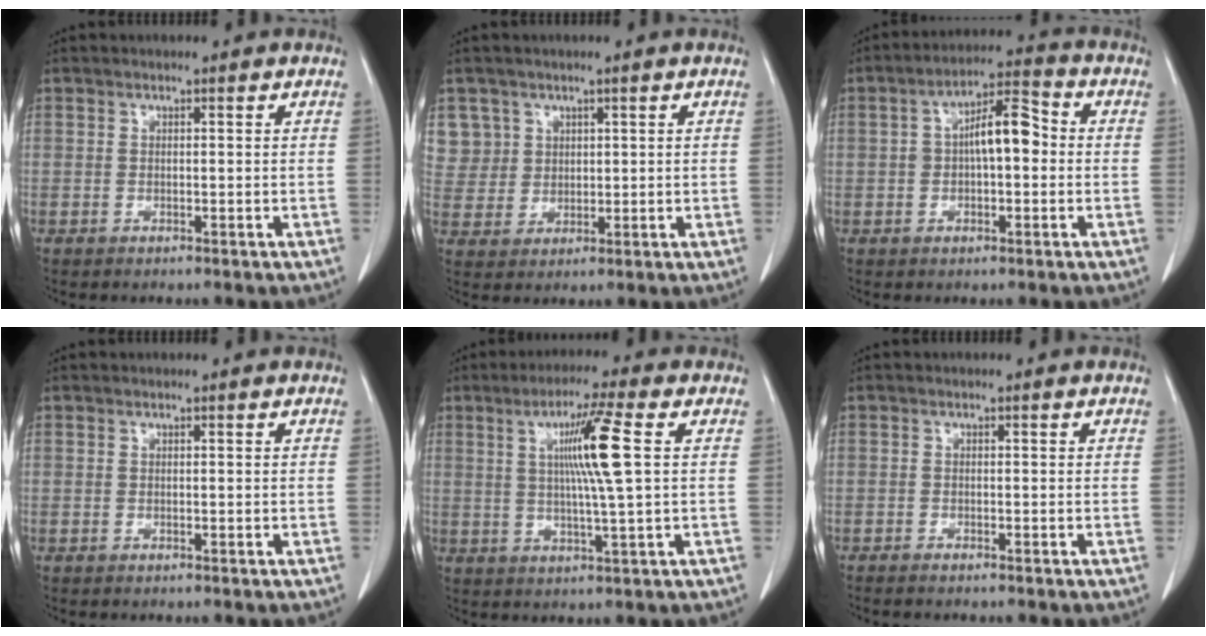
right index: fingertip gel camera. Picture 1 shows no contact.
{"total": 6.4, "force": [3.2, 5.5, -0.3], "torque": [0.018, 0.012, 0.072]}
{"total": 8.1, "force": [0.4, 3.2, 7.5], "torque": [-0.126, 0.034, 0.003]}
{"total": 0.0}
{"total": 9.1, "force": [2.0, -1.0, 8.8], "torque": [-0.157, 0.001, 0.037]}
{"total": 1.4, "force": [-1.2, 0.1, 0.7], "torque": [-0.013, -0.002, -0.017]}